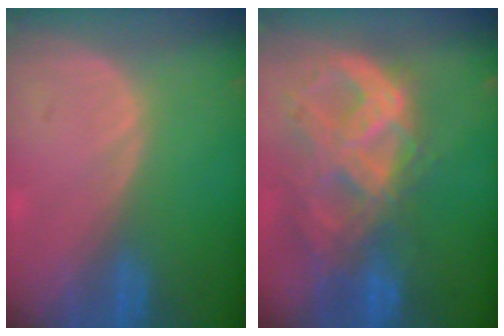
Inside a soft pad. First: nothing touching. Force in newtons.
{"total": 11.1, "press": 9.4, "slide": 5.9}